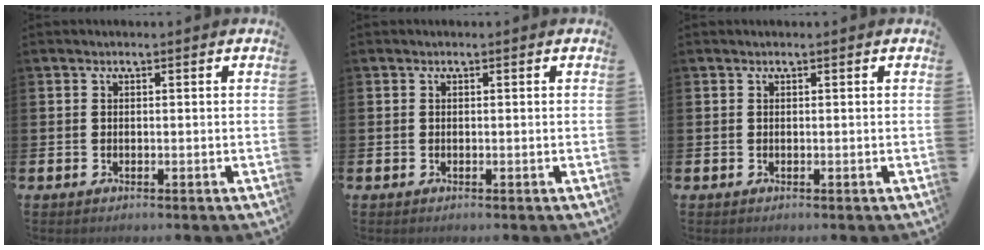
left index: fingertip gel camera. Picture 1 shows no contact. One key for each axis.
{"total": 0.0}
{"total": 0.0}